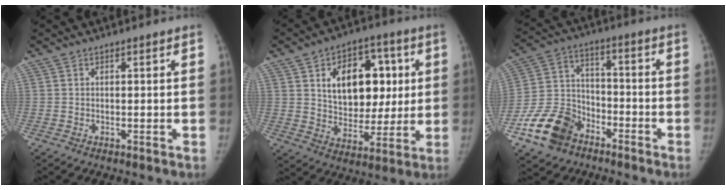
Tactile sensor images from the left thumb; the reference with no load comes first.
{"total": 16.9, "force": [4.1, 11.6, 11.5], "torque": [-0.113, -0.001, 0.070]}
{"total": 13.2, "force": [-8.1, 9.0, 5.3], "torque": [-0.081, 0.054, -0.153]}